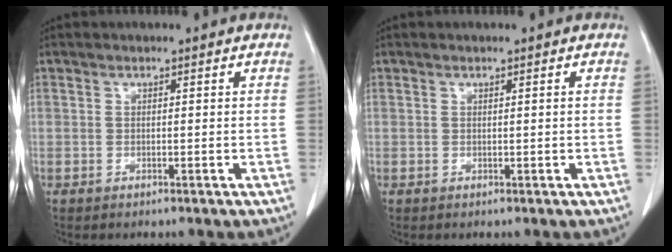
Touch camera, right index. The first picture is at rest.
{"total": 0.6, "force": [0.3, -0.1, 0.5], "torque": [-0.008, -0.002, 0.005]}